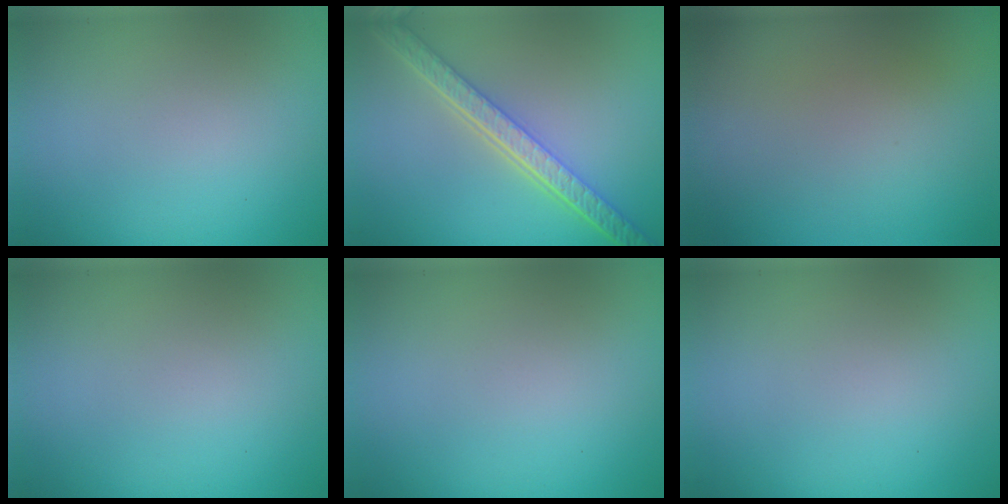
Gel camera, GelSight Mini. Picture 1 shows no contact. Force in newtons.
{"total": 5.5, "press": 4.3, "slide": 3.4}
{"total": 0.0}
{"total": 0.0}
{"total": 0.0}
{"total": 0.0}